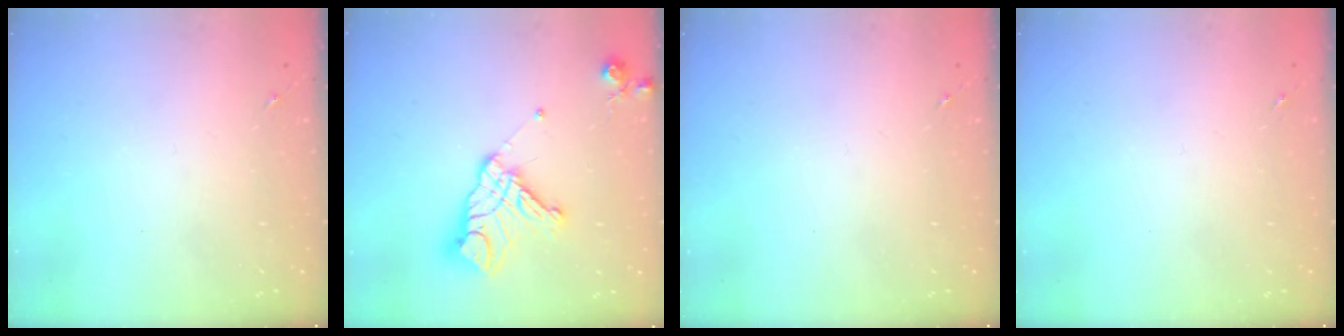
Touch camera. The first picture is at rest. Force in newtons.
{"total": 14.0, "press": 13.9, "slide": 1.5}
{"total": 0.0}
{"total": 0.0}